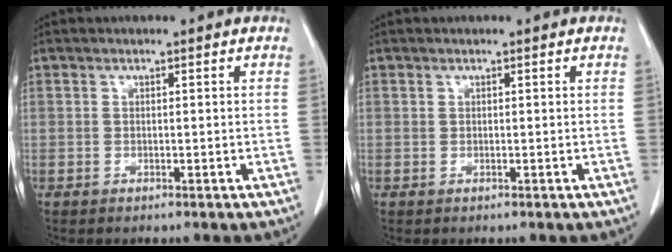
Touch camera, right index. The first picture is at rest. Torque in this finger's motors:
{"motor_torque": [0.11, -0.13, 0.00, 0.01]}